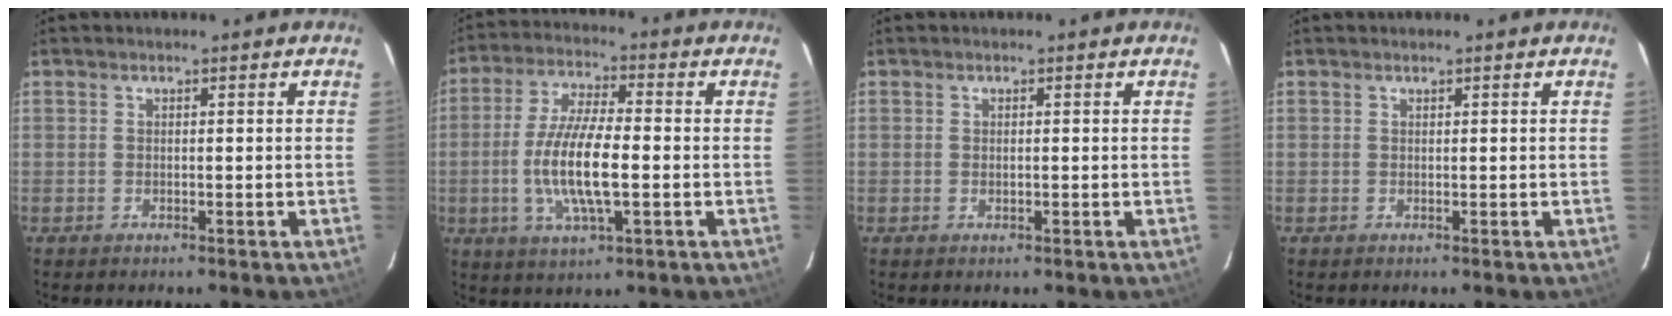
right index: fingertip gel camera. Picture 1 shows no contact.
{"total": 12.3, "force": [-2.1, 3.2, 11.6], "torque": [-0.235, -0.004, -0.041]}
{"total": 0.5, "force": [0.0, 0.2, 0.5], "torque": [-0.010, 0.000, 0.001]}
{"total": 0.0}